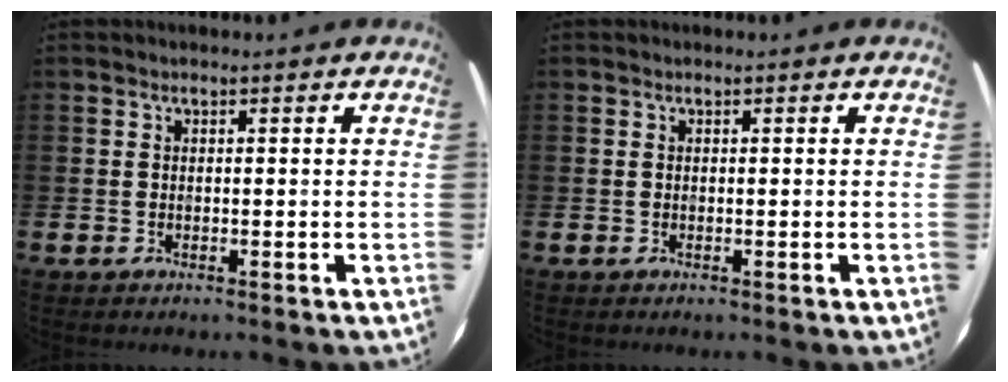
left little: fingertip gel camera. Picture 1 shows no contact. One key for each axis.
{"total": 0.0}